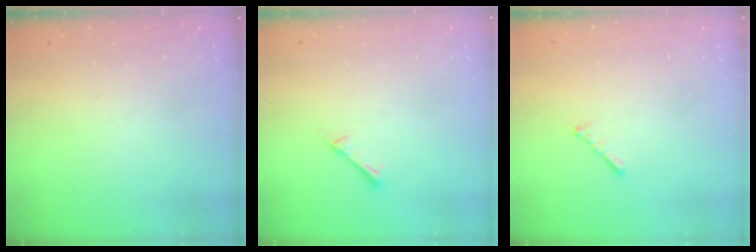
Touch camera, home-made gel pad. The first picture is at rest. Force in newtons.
{"total": 2.6, "press": 2.6, "slide": 0.3}
{"total": 1.9, "press": 1.8, "slide": 0.5}